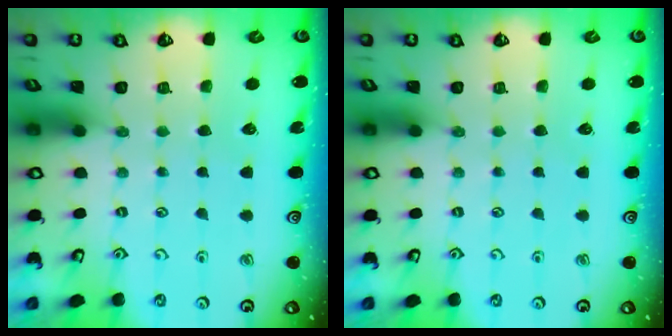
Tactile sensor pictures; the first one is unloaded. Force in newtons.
{"total": 0.0}